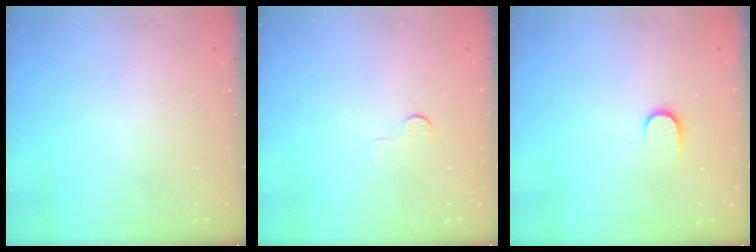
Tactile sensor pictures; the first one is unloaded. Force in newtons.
{"total": 3.8, "press": 3.8, "slide": 0.3}
{"total": 6.1, "press": 6.1, "slide": 0.6}